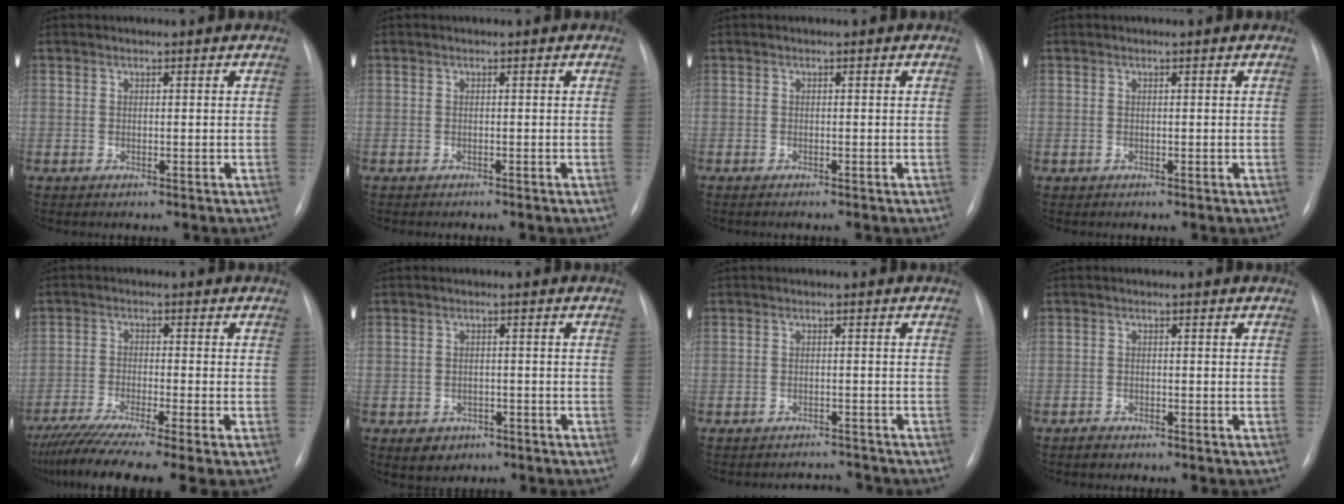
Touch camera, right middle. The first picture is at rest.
{"total": 0.9, "force": [-0.8, 0.2, 0.3], "torque": [-0.008, -0.002, -0.012]}
{"total": 1.1, "force": [-0.9, 0.1, 0.6], "torque": [-0.011, -0.004, -0.011]}
{"total": 0.0}
{"total": 12.5, "force": [-9.5, 0.0, 8.1], "torque": [-0.147, -0.037, -0.157]}
{"total": 3.2, "force": [-1.7, 2.5, 0.9], "torque": [-0.012, 0.006, -0.015]}
{"total": 3.9, "force": [-3.8, 0.2, -0.7], "torque": [0.009, 0.003, -0.054]}
{"total": 1.1, "force": [-1.0, 0.4, 0.1], "torque": [-0.007, -0.001, -0.019]}